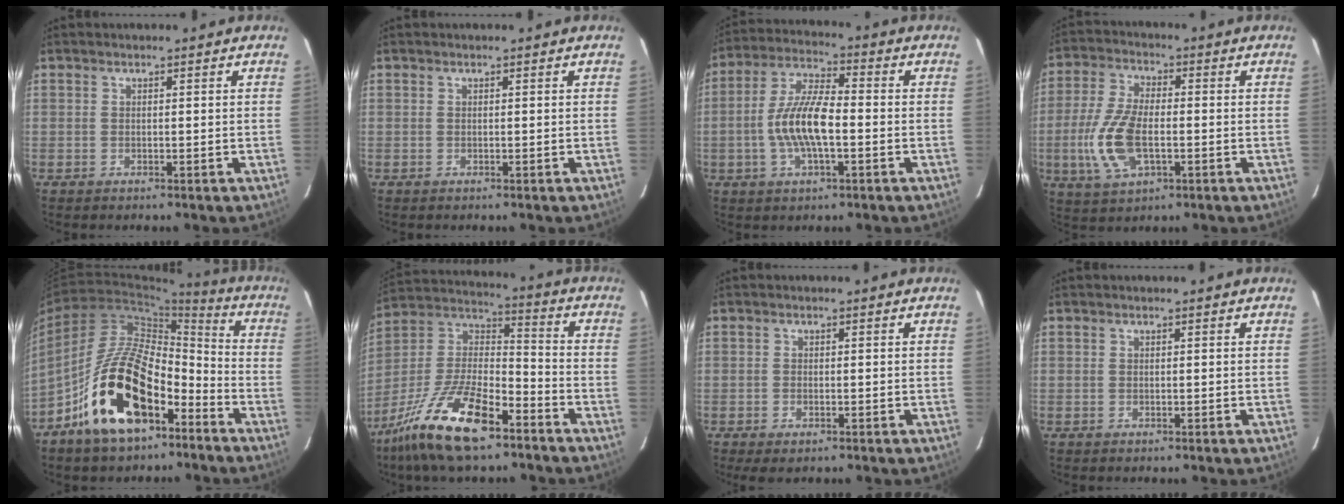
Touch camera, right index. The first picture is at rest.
{"total": 0.0}
{"total": 11.0, "force": [-2.3, 3.8, 10.1], "torque": [-0.208, 0.007, -0.044]}
{"total": 12.3, "force": [-2.6, 5.9, 10.4], "torque": [-0.231, 0.000, -0.047]}
{"total": 19.3, "force": [-11.1, 9.4, 12.8], "torque": [-0.228, 0.024, -0.188]}
{"total": 19.8, "force": [-12.8, 6.8, 13.5], "torque": [-0.282, -0.010, -0.240]}
{"total": 2.3, "force": [-1.3, 1.1, 1.5], "torque": [-0.032, -0.005, -0.023]}
{"total": 0.0}